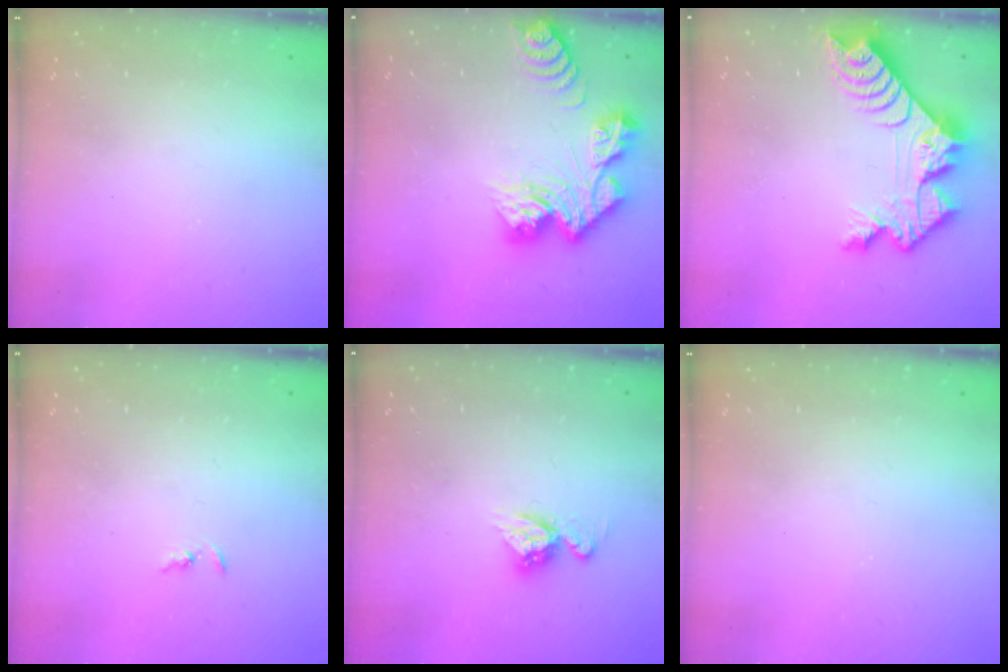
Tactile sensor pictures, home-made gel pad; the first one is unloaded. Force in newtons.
{"total": 13.6, "press": 13.6, "slide": 1.3}
{"total": 11.8, "press": 11.7, "slide": 0.8}
{"total": 1.3, "press": 1.2, "slide": 0.3}
{"total": 8.4, "press": 8.4, "slide": 0.7}
{"total": 0.0}